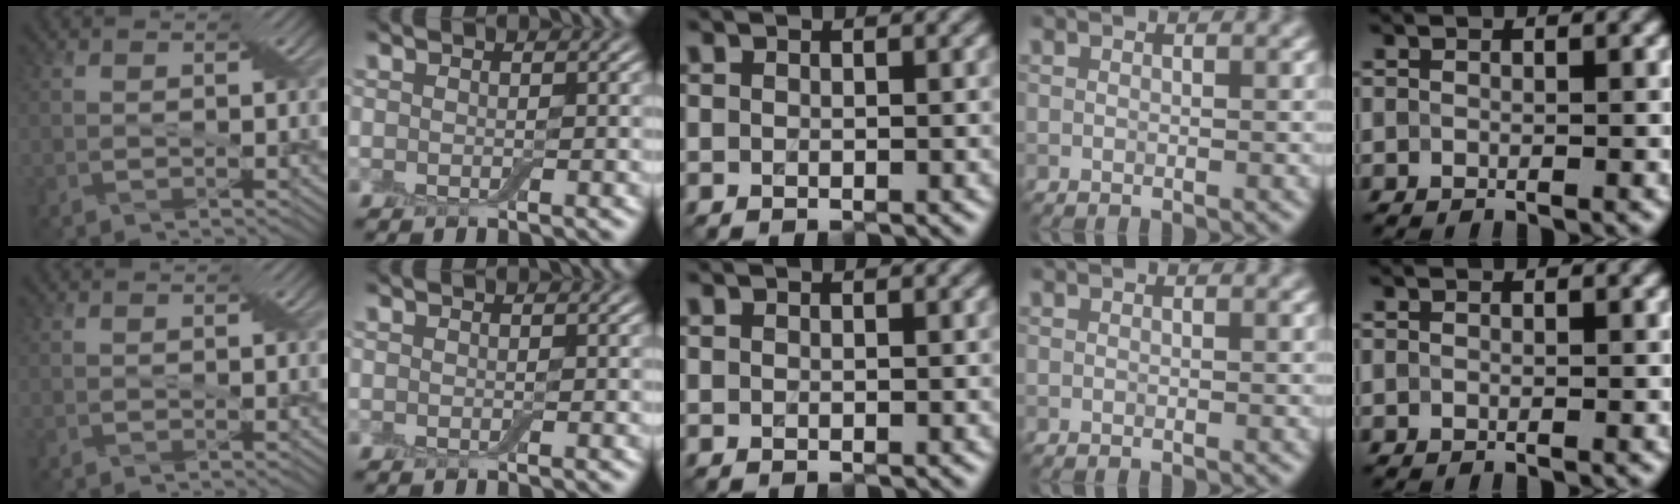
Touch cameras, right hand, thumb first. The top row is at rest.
{}